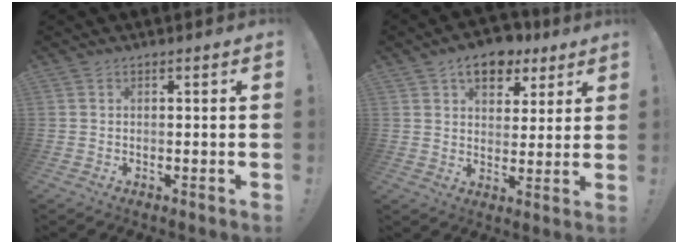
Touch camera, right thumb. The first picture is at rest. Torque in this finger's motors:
{"motor_torque": [0.34, 2.18, -0.01, 0.15, 0.00]}